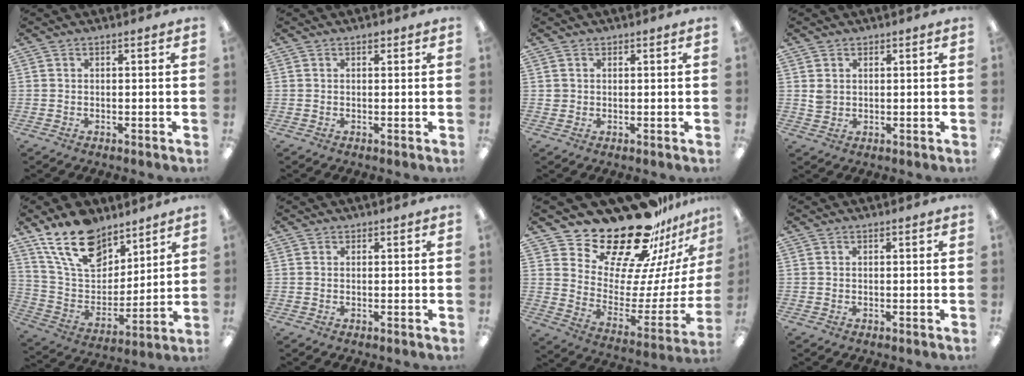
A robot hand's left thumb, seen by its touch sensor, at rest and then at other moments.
{"total": 1.0, "force": [0.6, 0.6, 0.5], "torque": [-0.003, -0.001, 0.010]}
{"total": 1.5, "force": [0.5, 1.4, 0.0], "torque": [-0.002, 0.004, 0.008]}
{"total": 2.5, "force": [0.9, 2.2, 0.5], "torque": [-0.006, -0.001, 0.016]}
{"total": 18.0, "force": [12.5, 9.7, 8.6], "torque": [-0.169, -0.056, 0.234]}
{"total": 0.0}
{"total": 24.4, "force": [20.7, 8.8, 9.5], "torque": [-0.154, -0.160, 0.366]}
{"total": 0.0}